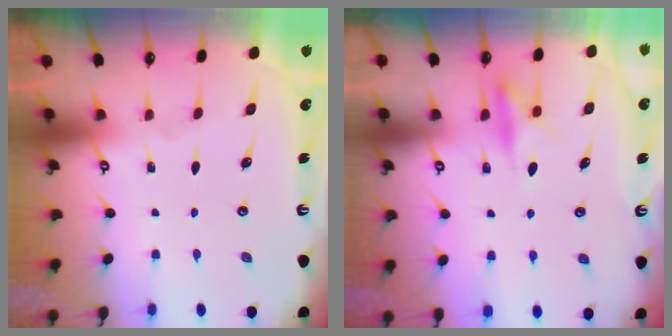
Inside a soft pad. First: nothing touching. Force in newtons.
{"total": 10.5, "press": 10.4, "slide": 1.2}